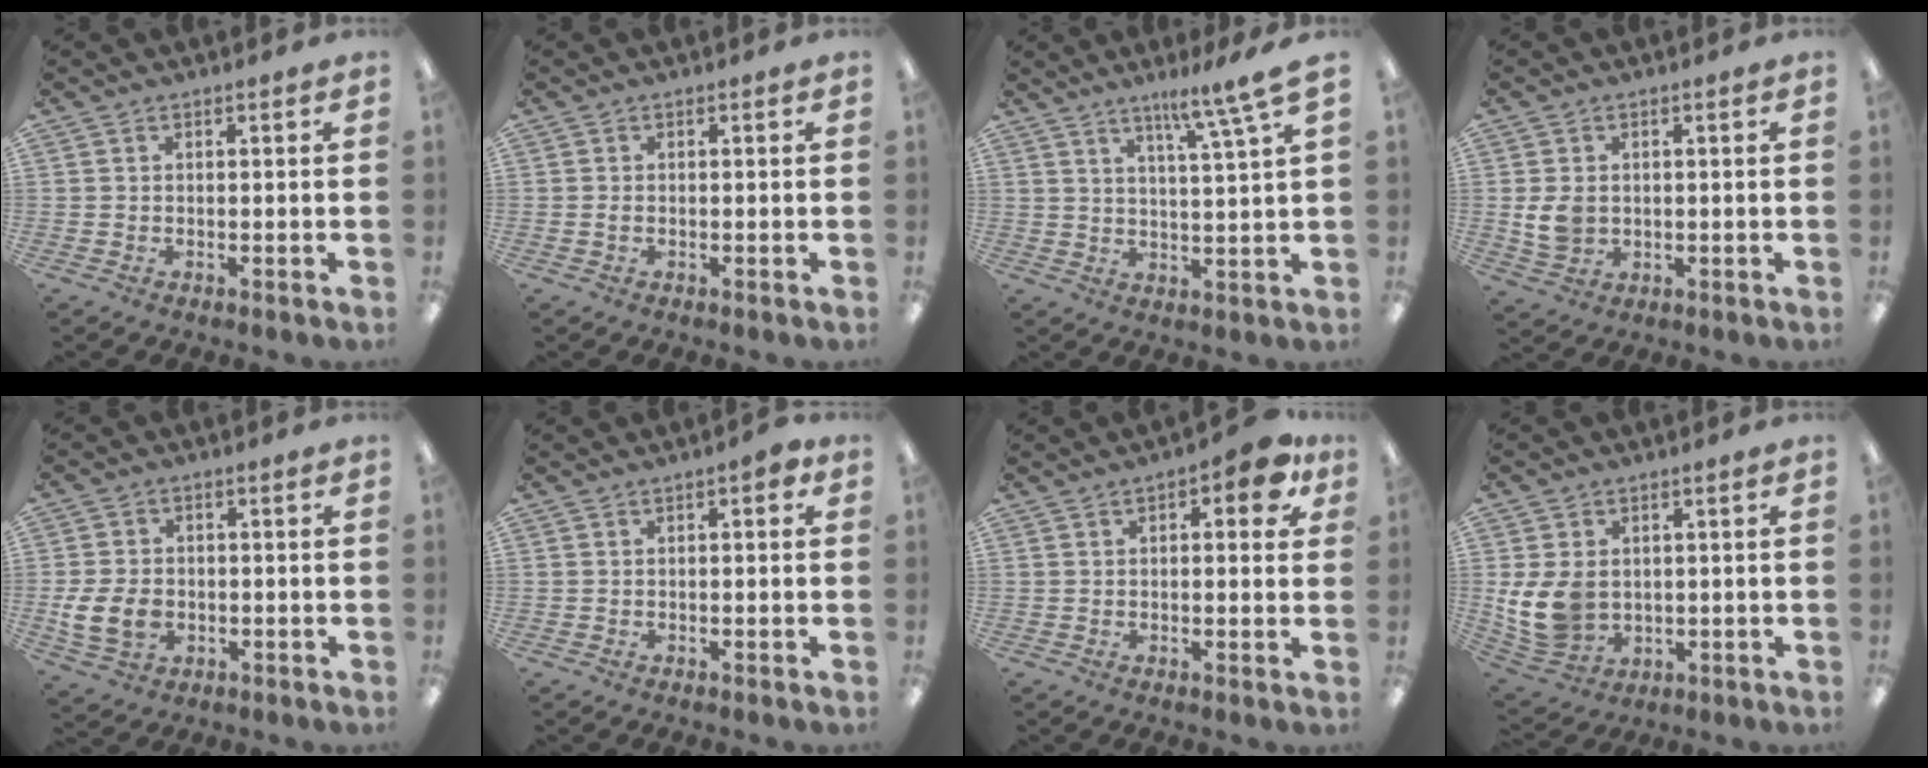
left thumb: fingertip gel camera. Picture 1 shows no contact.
{"total": 0.7, "force": [-0.3, 0.5, 0.4], "torque": [-0.009, 0.001, -0.005]}
{"total": 8.9, "force": [6.8, -0.3, 5.8], "torque": [-0.089, -0.044, 0.107]}
{"total": 5.3, "force": [0.1, 4.4, 2.9], "torque": [-0.061, 0.000, 0.002]}
{"total": 8.2, "force": [-1.7, 6.2, 5.1], "torque": [-0.117, 0.001, -0.030]}
{"total": 2.0, "force": [0.4, 1.0, 1.7], "torque": [-0.028, 0.003, 0.005]}
{"total": 7.4, "force": [3.1, 3.5, 5.8], "torque": [-0.074, -0.002, 0.050]}
{"total": 10.4, "force": [0.2, 8.2, 6.4], "torque": [-0.160, -0.001, 0.007]}